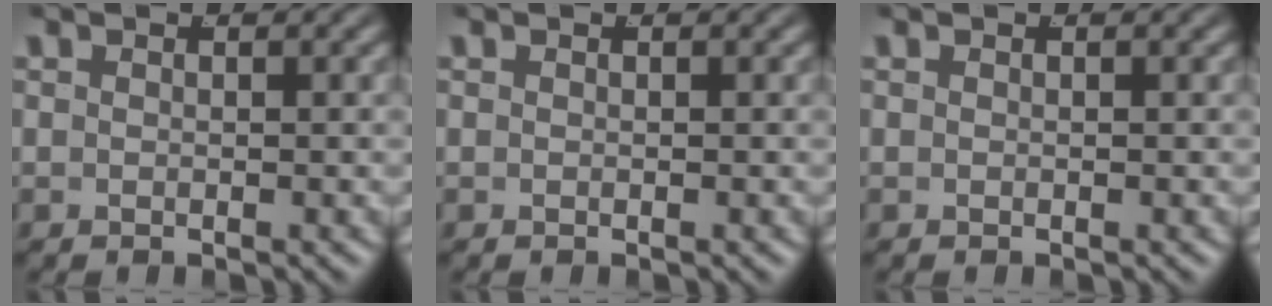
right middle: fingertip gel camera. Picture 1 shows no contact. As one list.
[{"total": 0.0}, {"total": 0.0}]